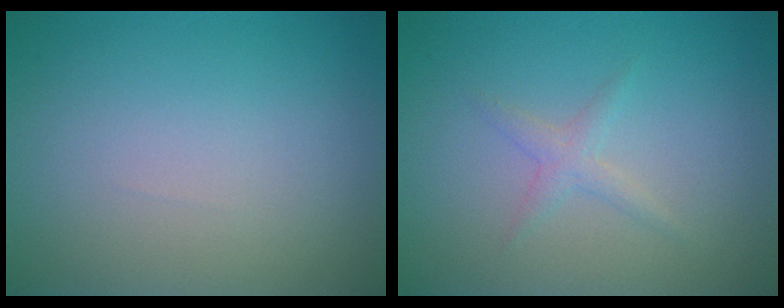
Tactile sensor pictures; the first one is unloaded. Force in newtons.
{"total": 1.8, "press": 1.8, "slide": 0.1}